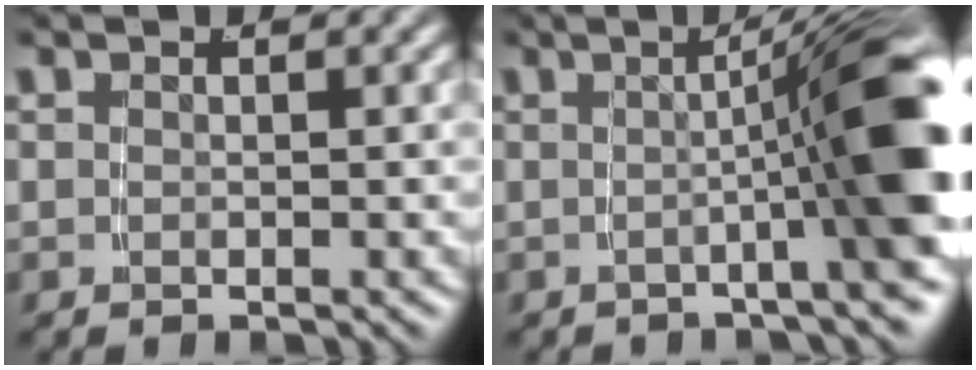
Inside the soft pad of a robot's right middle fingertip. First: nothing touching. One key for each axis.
{"total": 8.9, "fx": -1.0, "fy": 1.4, "fz": 8.7, "tx": -0.086, "ty": 0.027, "tz": -0.027}